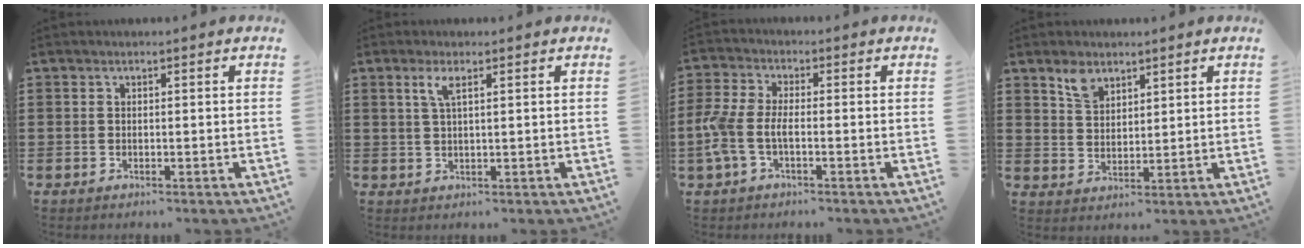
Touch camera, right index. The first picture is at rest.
{"total": 2.8, "force": [1.3, 0.6, 2.5], "torque": [-0.053, 0.005, 0.020]}
{"total": 4.9, "force": [-1.5, 2.0, 4.3], "torque": [-0.117, -0.009, -0.039]}
{"total": 4.0, "force": [3.0, 2.2, 1.6], "torque": [-0.041, 0.005, 0.057]}